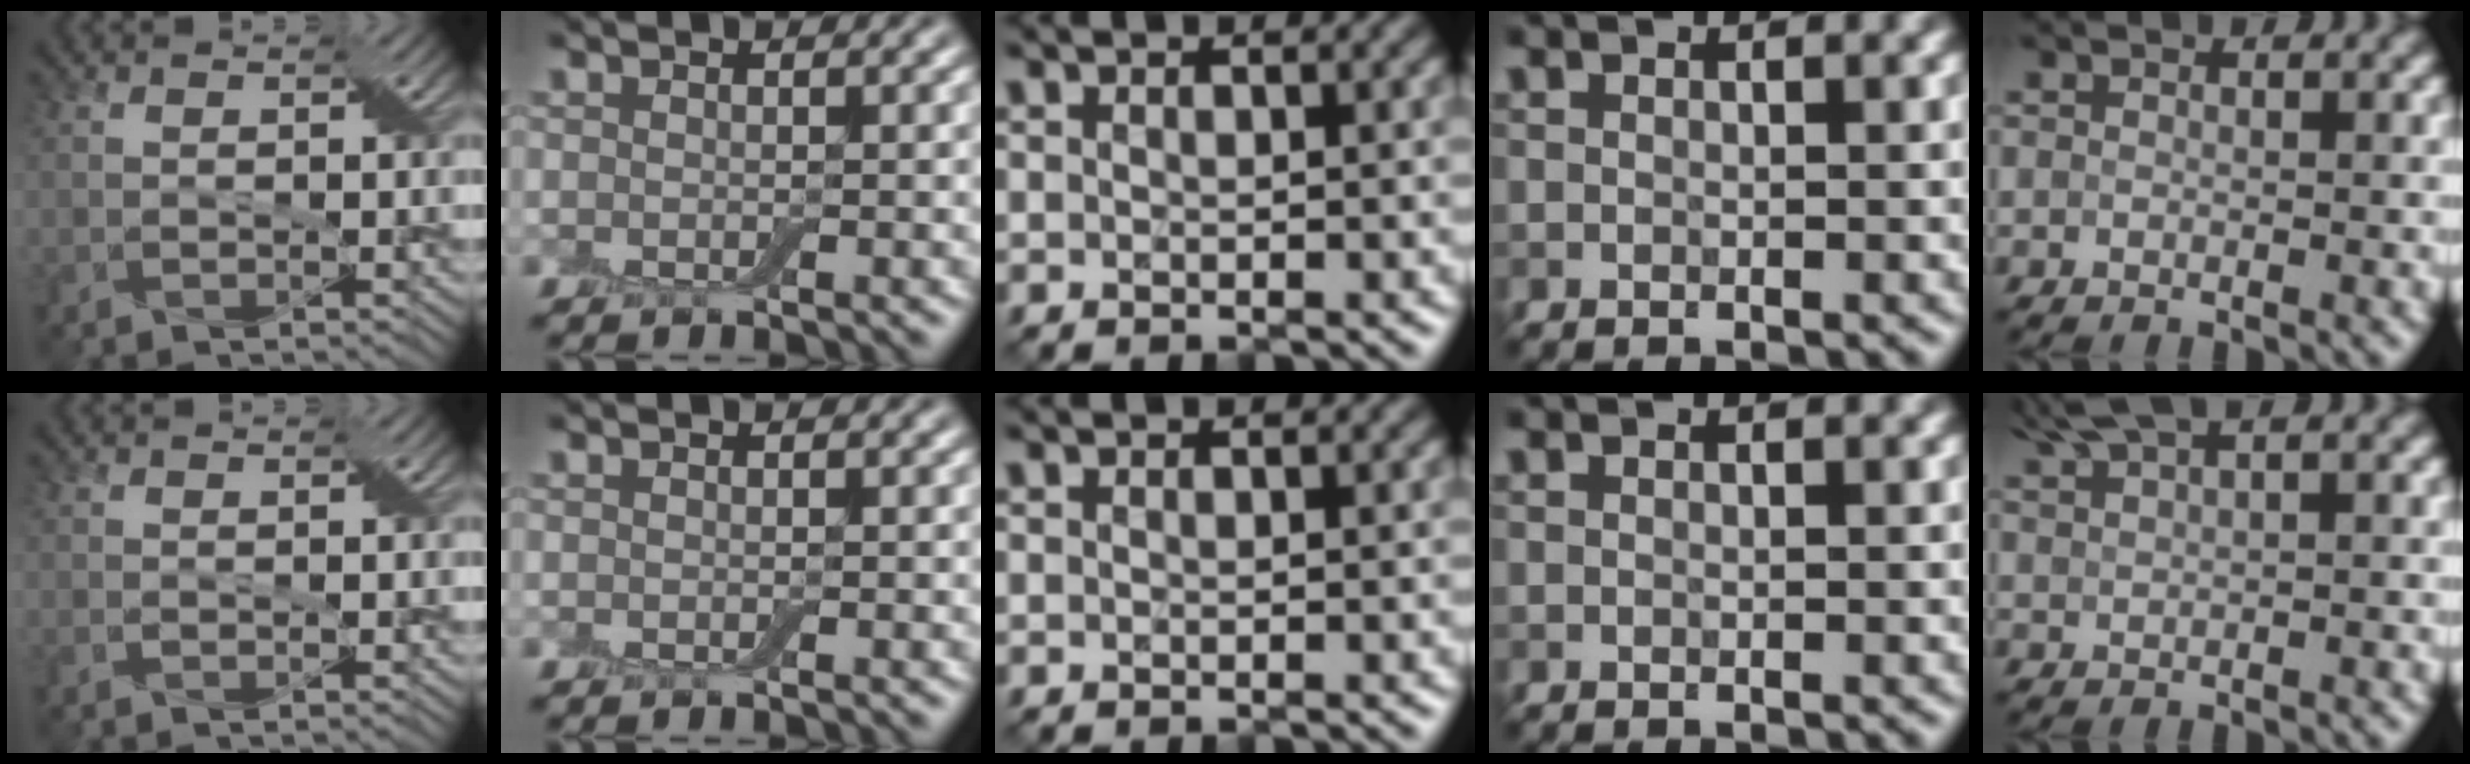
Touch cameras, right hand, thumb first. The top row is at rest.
{"thumb": {"total": 0.6, "force": [-0.2, 0.3, 0.4], "torque": [-0.010, -0.001, -0.003]}, "little": {"total": 3.0, "force": [2.5, 0.2, 1.6], "torque": [-0.037, 0.019, 0.053]}}